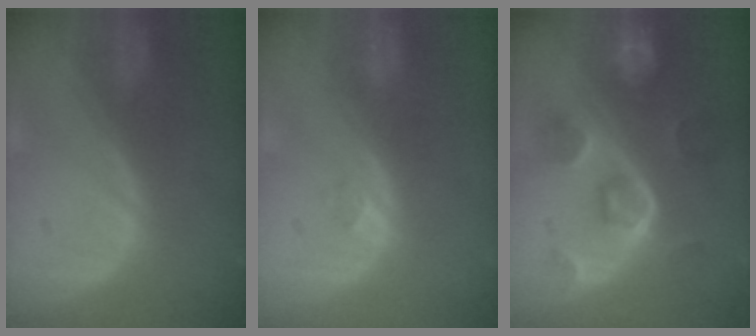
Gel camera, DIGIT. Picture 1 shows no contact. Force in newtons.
{"total": 2.3, "press": 2.0, "slide": 1.1}
{"total": 8.6, "press": 7.7, "slide": 3.9}